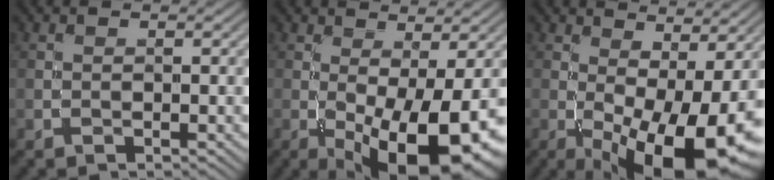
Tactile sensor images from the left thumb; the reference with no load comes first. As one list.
[{"total": 13.0, "force": [-4.1, 4.1, 11.7], "torque": [-0.174, -0.010, -0.053]}, {"total": 15.1, "force": [-3.5, 5.6, 13.6], "torque": [-0.202, -0.008, -0.042]}]